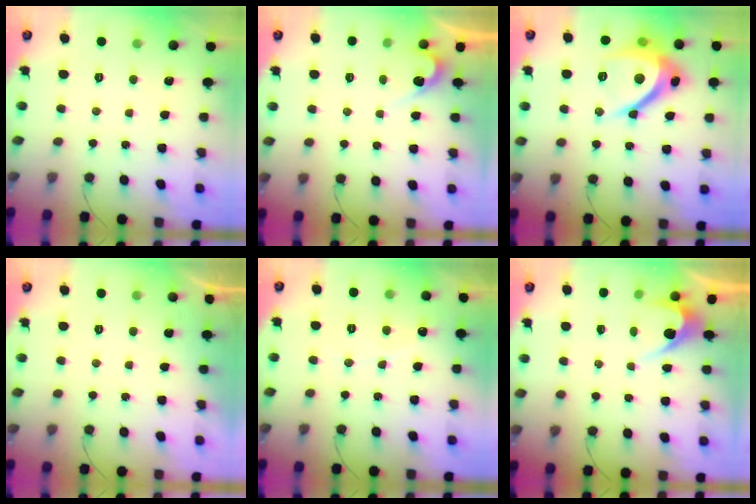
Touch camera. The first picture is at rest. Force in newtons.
{"total": 3.3, "press": 3.3, "slide": 0.1}
{"total": 12.9, "press": 12.9, "slide": 1.5}
{"total": 0.8, "press": 0.8, "slide": 0.1}
{"total": 3.1, "press": 3.1, "slide": 0.2}
{"total": 2.8, "press": 2.8, "slide": 0.2}